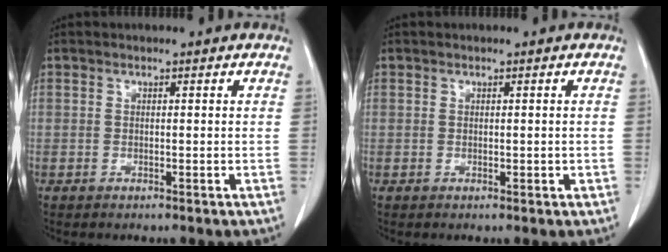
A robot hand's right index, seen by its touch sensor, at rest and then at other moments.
{"total": 0.6, "force": [-0.1, 0.4, 0.4], "torque": [-0.009, 0.002, 0.001]}